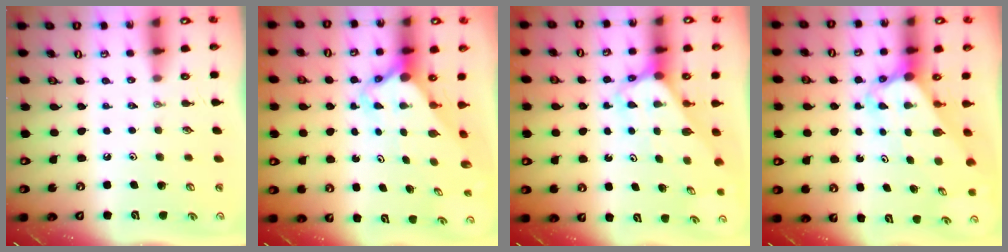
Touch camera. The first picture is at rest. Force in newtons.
{"total": 3.8, "press": 3.8, "slide": 0.3}
{"total": 2.7, "press": 2.7, "slide": 0.1}
{"total": 3.9, "press": 3.9, "slide": 0.3}